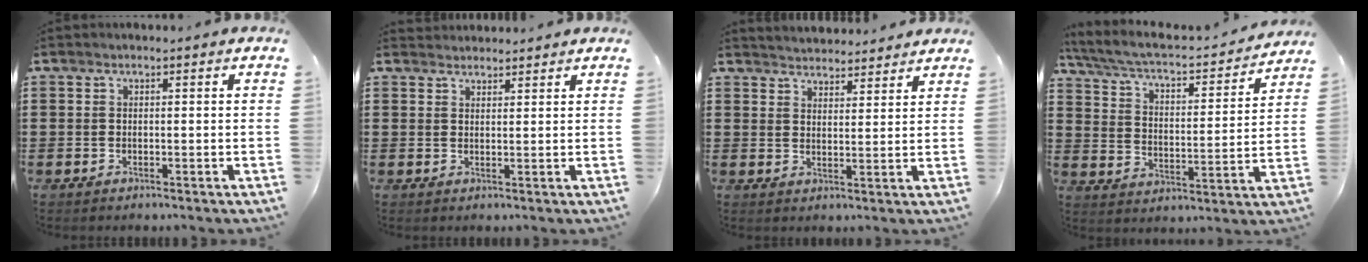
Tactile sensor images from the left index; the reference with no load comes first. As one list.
[{"total": 1.9, "force": [1.8, 0.4, -0.2], "torque": [-0.001, 0.002, 0.036]}, {"total": 3.4, "force": [3.3, 0.3, -0.3], "torque": [-0.005, -0.014, 0.061]}, {"total": 4.3, "force": [3.7, 0.8, 2.1], "torque": [-0.062, -0.033, 0.053]}]